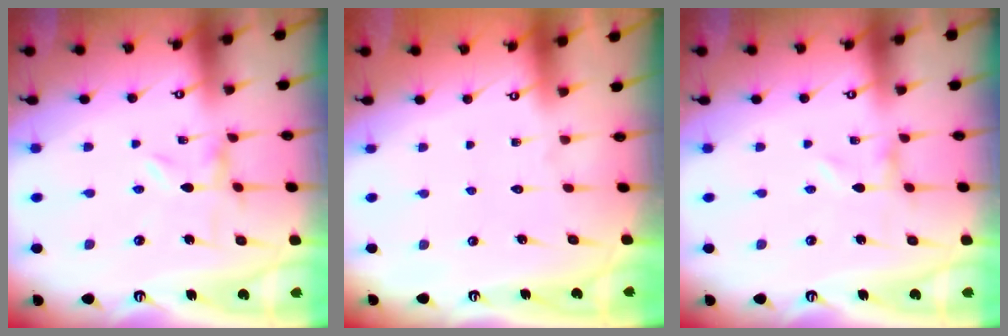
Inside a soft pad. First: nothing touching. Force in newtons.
{"total": 1.6, "press": 1.6, "slide": 0.2}
{"total": 0.0}